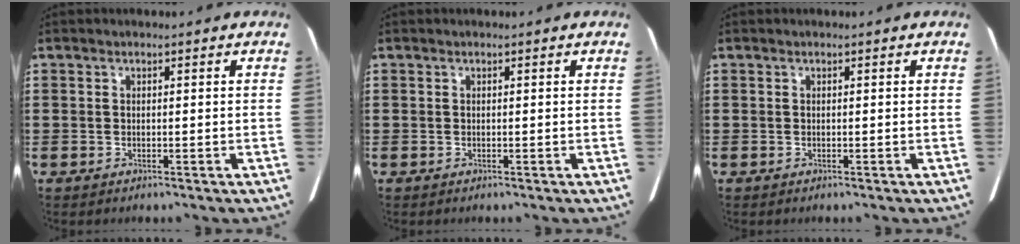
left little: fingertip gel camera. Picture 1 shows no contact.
{"total": 0.0}
{"total": 0.0}